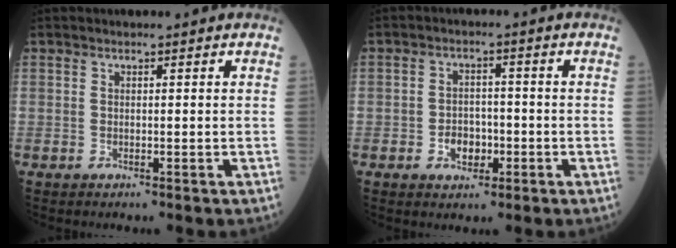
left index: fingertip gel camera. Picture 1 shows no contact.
{"total": 4.0, "force": [-1.5, 2.8, 2.4], "torque": [-0.038, 0.007, -0.022]}